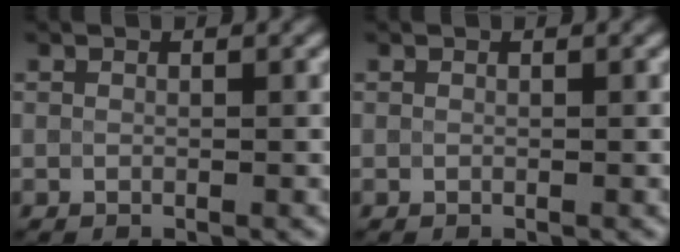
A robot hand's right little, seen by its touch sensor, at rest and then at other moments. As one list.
[{"total": 0.0}]